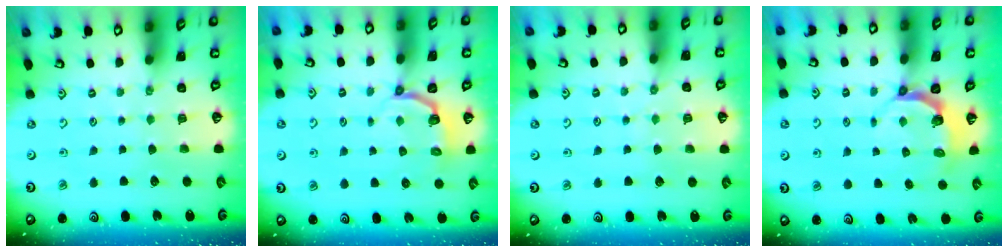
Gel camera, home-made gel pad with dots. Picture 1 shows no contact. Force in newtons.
{"total": 3.4, "press": 2.2, "slide": 2.6}
{"total": 5.7, "press": 5.7, "slide": 0.6}
{"total": 4.7, "press": 3.7, "slide": 2.8}